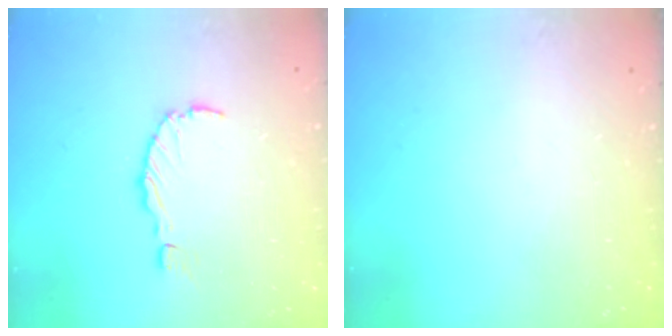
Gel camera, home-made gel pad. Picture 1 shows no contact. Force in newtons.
{"total": 0.0}